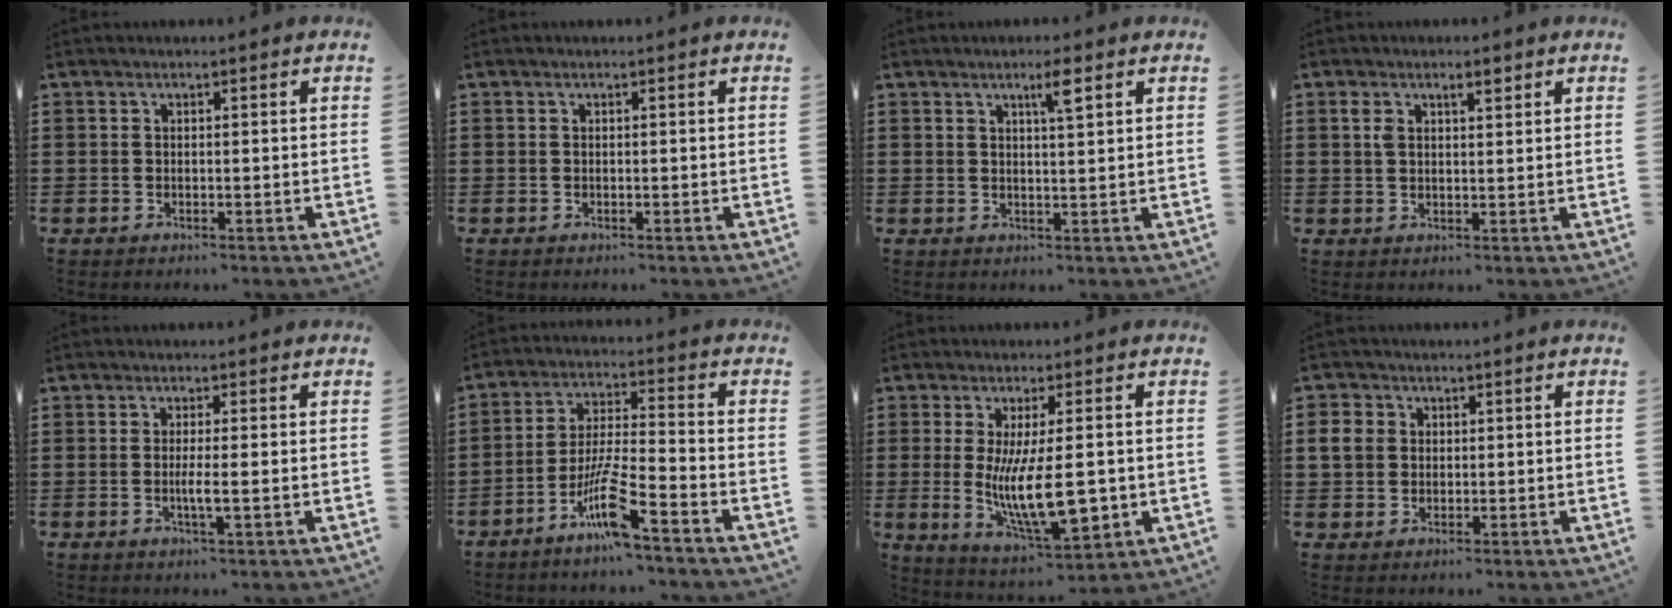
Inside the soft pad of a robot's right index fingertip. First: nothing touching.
{"total": 0.0}
{"total": 3.2, "force": [2.0, 0.2, 2.5], "torque": [-0.045, -0.003, 0.031]}
{"total": 2.8, "force": [1.5, 1.1, 2.1], "torque": [-0.046, 0.005, 0.025]}
{"total": 2.4, "force": [-0.3, -0.1, 2.4], "torque": [-0.043, -0.007, -0.007]}
{"total": 9.2, "force": [-6.2, 0.4, 6.8], "torque": [-0.150, -0.013, -0.123]}
{"total": 12.6, "force": [-0.6, 4.0, 11.9], "torque": [-0.220, -0.021, -0.011]}
{"total": 3.6, "force": [0.5, 3.3, 1.4], "torque": [-0.047, 0.007, 0.006]}